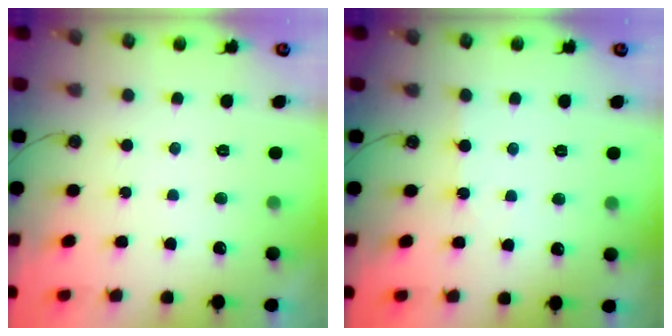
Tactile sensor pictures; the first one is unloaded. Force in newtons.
{"total": 2.7, "press": 2.7, "slide": 0.5}